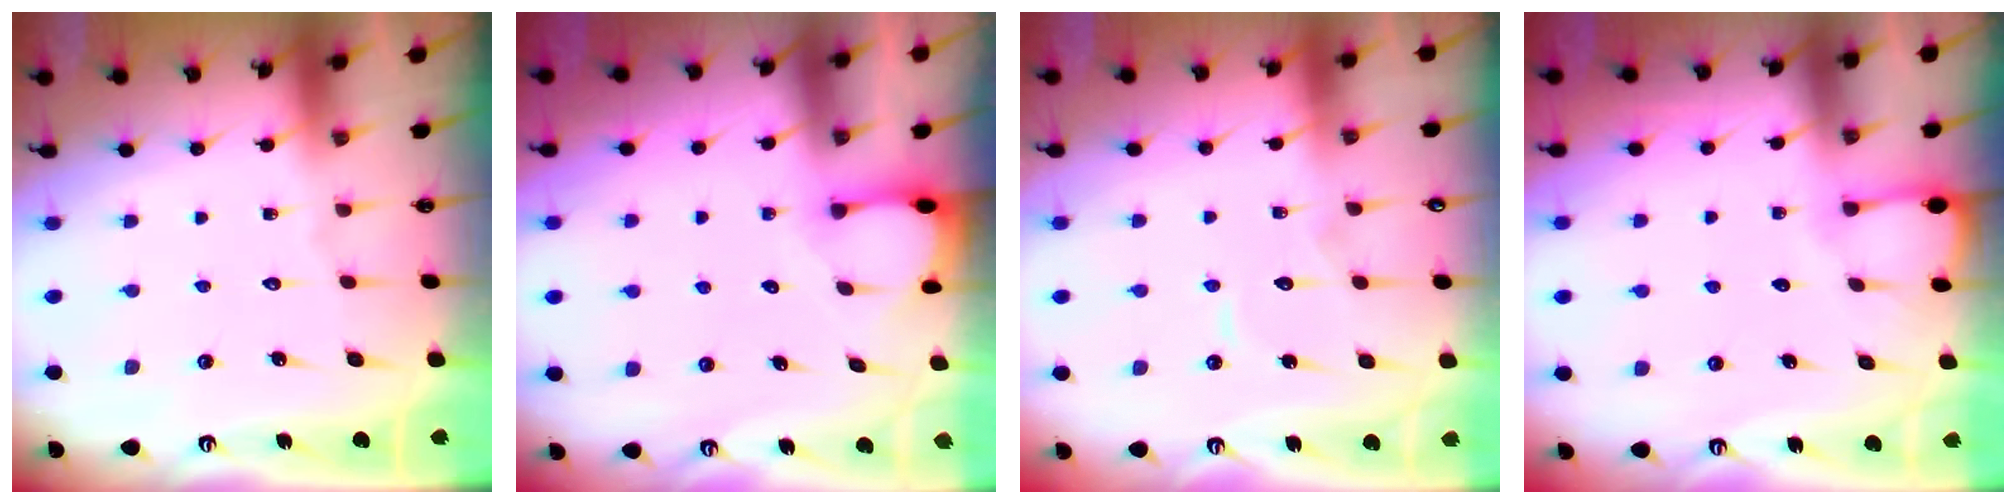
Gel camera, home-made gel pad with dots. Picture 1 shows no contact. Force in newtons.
{"total": 2.0, "press": 1.9, "slide": 0.3}
{"total": 5.1, "press": 5.1, "slide": 0.5}
{"total": 2.8, "press": 2.8, "slide": 0.4}